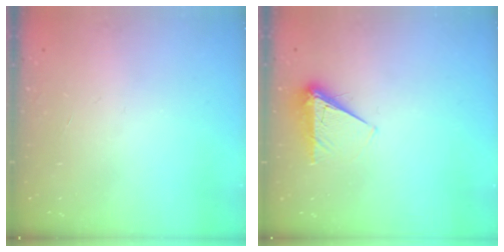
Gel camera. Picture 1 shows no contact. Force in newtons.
{"total": 5.3, "press": 5.3, "slide": 0.6}